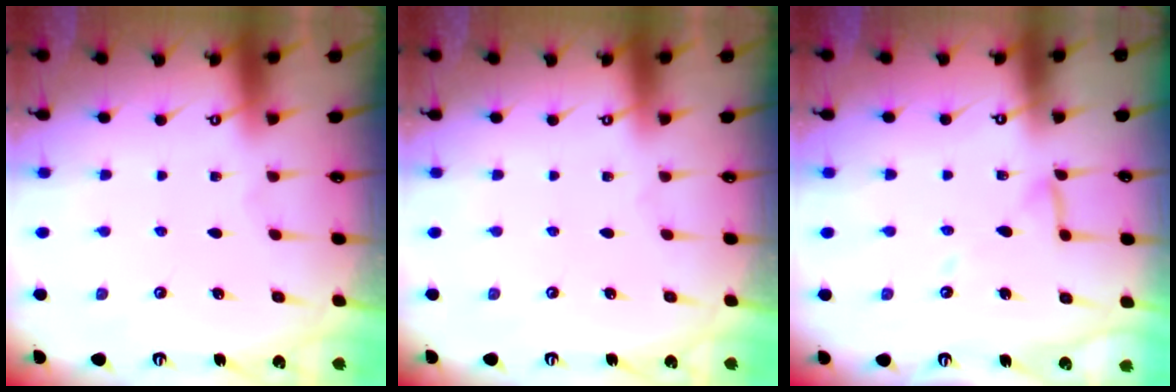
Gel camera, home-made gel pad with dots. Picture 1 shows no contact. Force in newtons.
{"total": 0.0}
{"total": 6.7, "press": 6.6, "slide": 0.5}